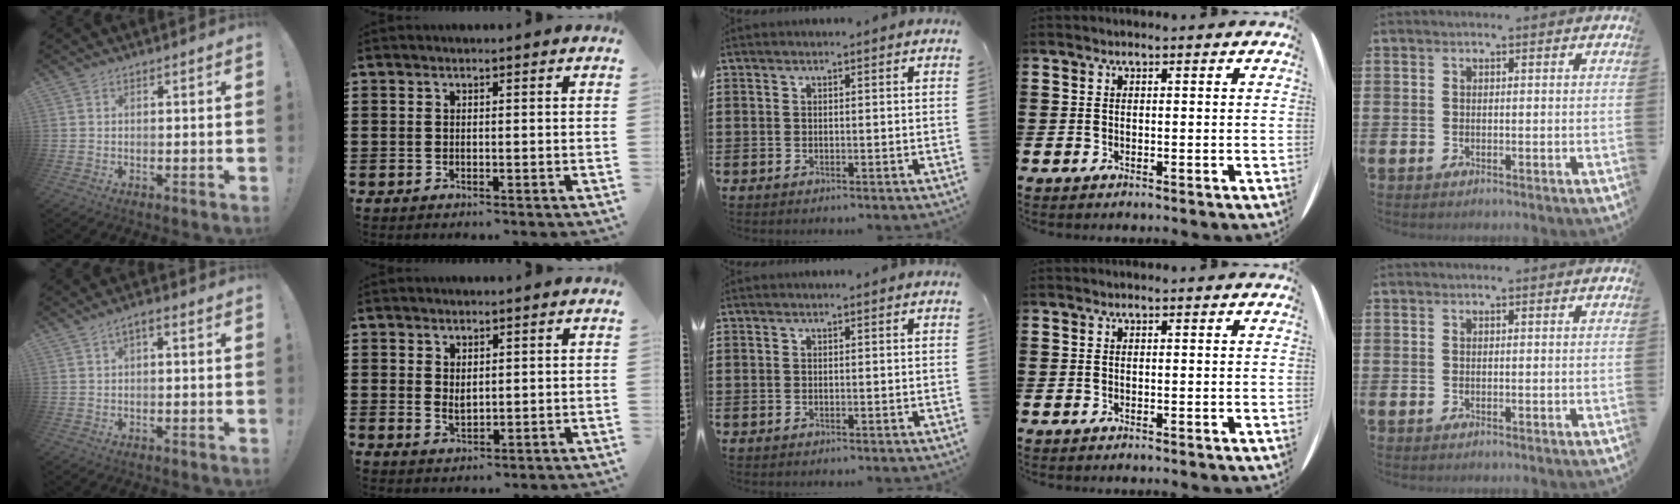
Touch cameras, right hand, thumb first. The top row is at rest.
{"thumb": {"total": 2.2, "force": [0.4, 0.8, 2.0], "torque": [-0.035, 0.004, 0.008]}, "index": {"total": 1.8, "force": [0.9, 1.1, 1.0], "torque": [-0.021, 0.004, 0.017]}}